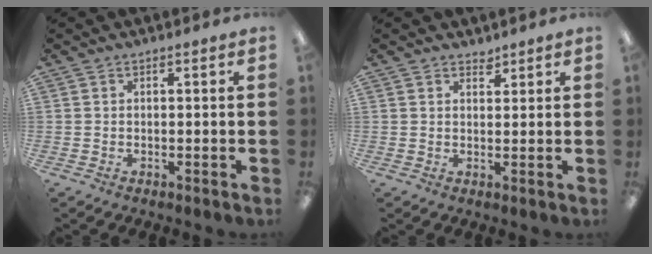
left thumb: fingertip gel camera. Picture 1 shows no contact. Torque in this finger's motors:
{"motor_torque": [-0.01, 0.09, -0.49, 0.24, -0.02]}